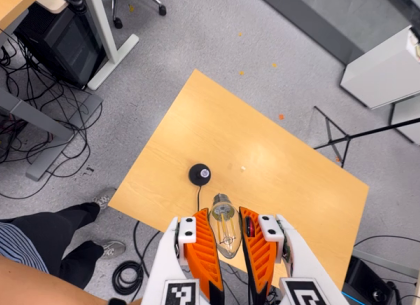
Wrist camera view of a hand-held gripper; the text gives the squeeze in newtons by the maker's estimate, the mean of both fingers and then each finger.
{"total": 20.2, "left": 25.5, "right": 15.0}